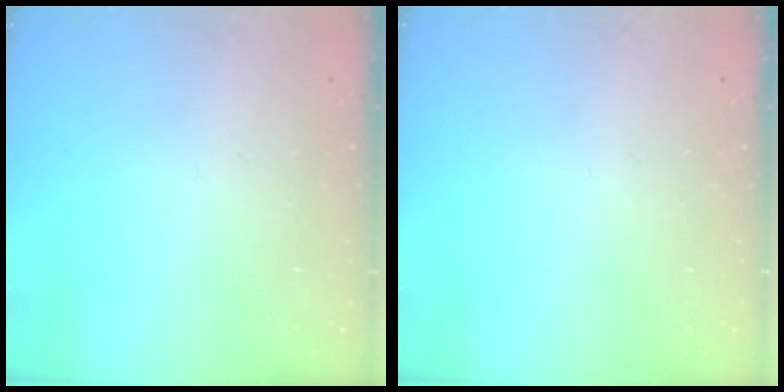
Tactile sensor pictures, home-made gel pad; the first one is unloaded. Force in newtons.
{"total": 0.0}